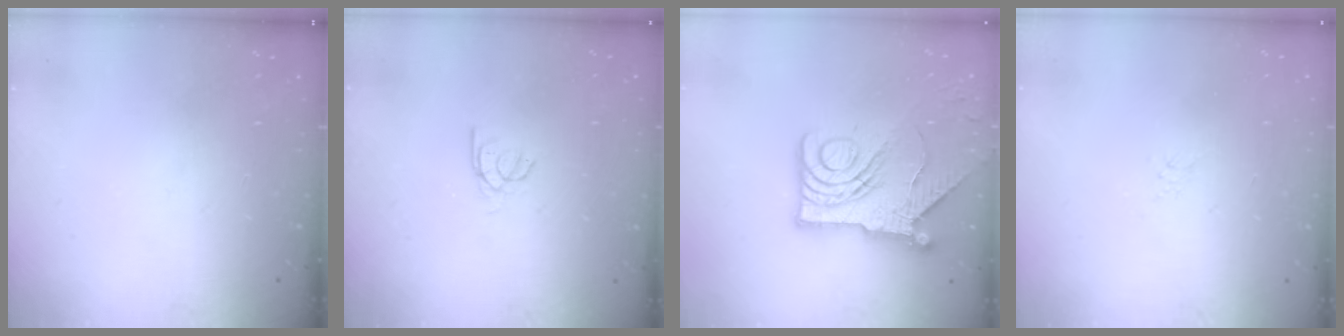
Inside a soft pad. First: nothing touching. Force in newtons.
{"total": 2.5, "press": 2.4, "slide": 0.3}
{"total": 14.5, "press": 14.4, "slide": 1.7}
{"total": 1.7, "press": 1.6, "slide": 0.4}